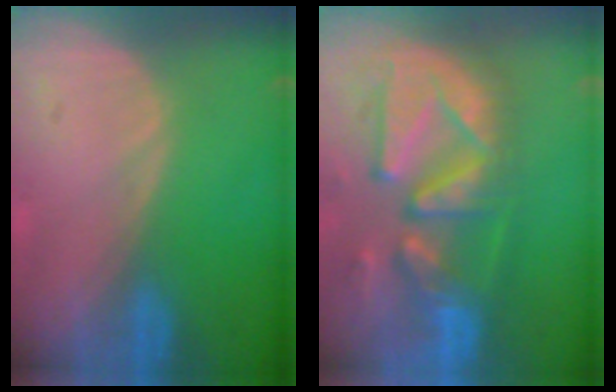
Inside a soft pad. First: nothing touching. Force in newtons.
{"total": 13.0, "press": 11.3, "slide": 6.5}